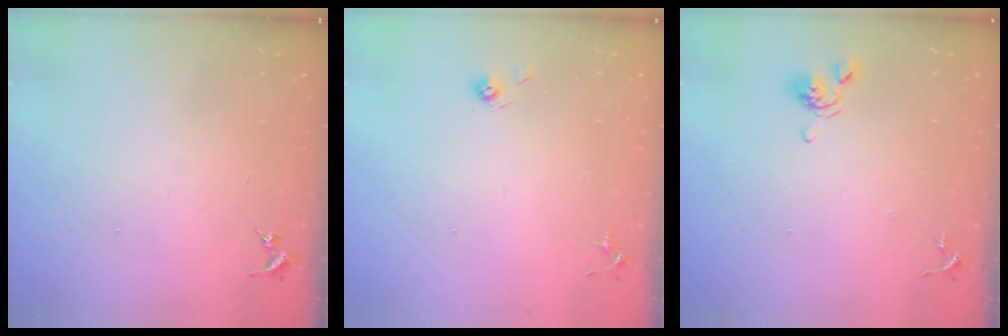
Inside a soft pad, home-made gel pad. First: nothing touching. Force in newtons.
{"total": 4.7, "press": 4.4, "slide": 1.5}
{"total": 6.9, "press": 6.7, "slide": 1.6}